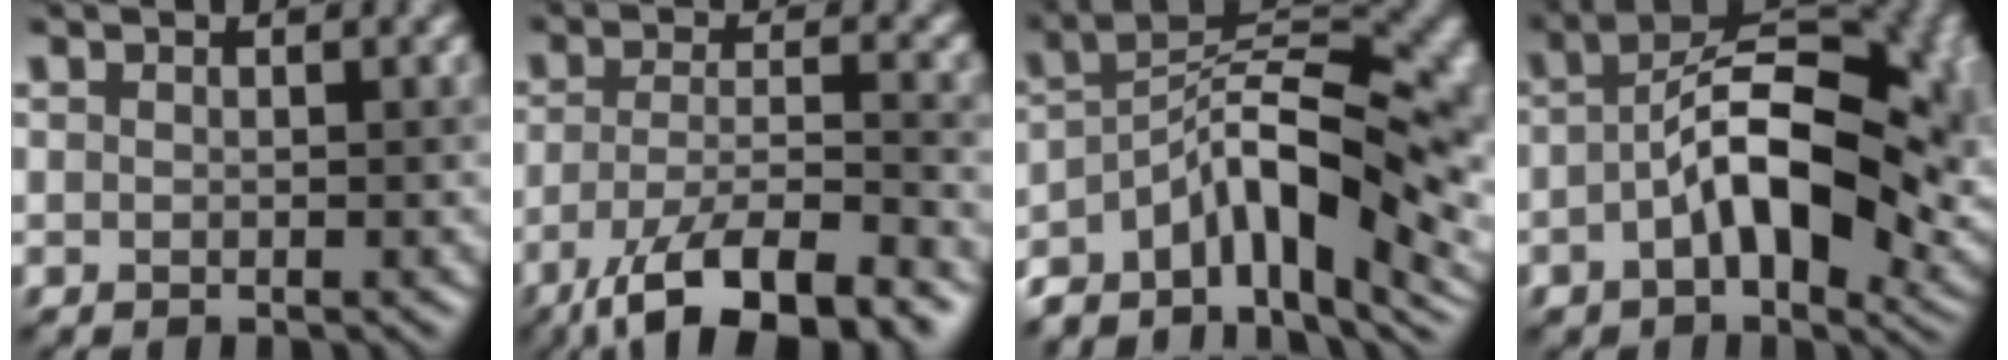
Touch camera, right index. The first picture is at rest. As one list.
[{"total": 9.4, "force": [-5.8, 2.8, 6.8], "torque": [-0.121, -0.007, -0.104]}, {"total": 13.0, "force": [-4.9, 5.2, 10.9], "torque": [-0.184, 0.013, -0.075]}, {"total": 13.2, "force": [-0.4, 7.1, 11.1], "torque": [-0.169, 0.013, -0.014]}]